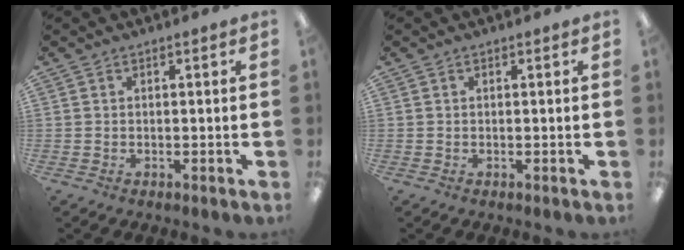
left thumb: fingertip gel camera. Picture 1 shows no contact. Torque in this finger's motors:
{"motor_torque": [0.00, 0.00, 0.02, -0.02, 0.00]}